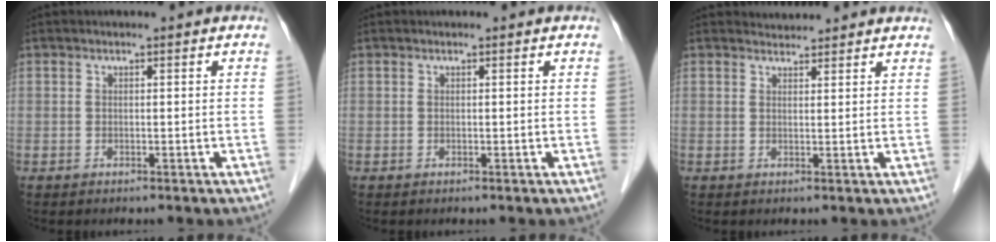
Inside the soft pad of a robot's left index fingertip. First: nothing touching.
{"total": 0.0}
{"total": 2.6, "force": [2.5, 0.5, -0.3], "torque": [-0.004, 0.012, 0.033]}